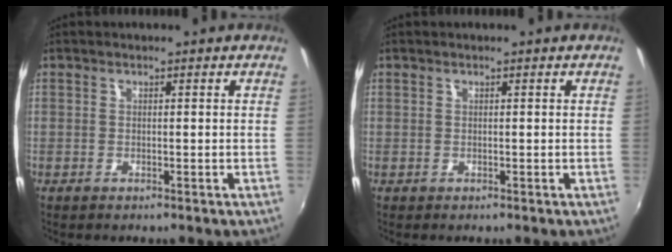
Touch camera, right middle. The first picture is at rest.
{"total": 0.0}